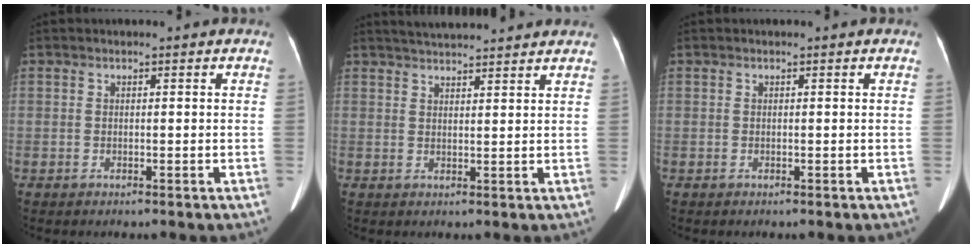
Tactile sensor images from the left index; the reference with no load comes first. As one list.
[{"total": 8.9, "force": [8.3, 0.4, 3.1], "torque": [-0.052, 0.032, 0.114]}, {"total": 0.0}]